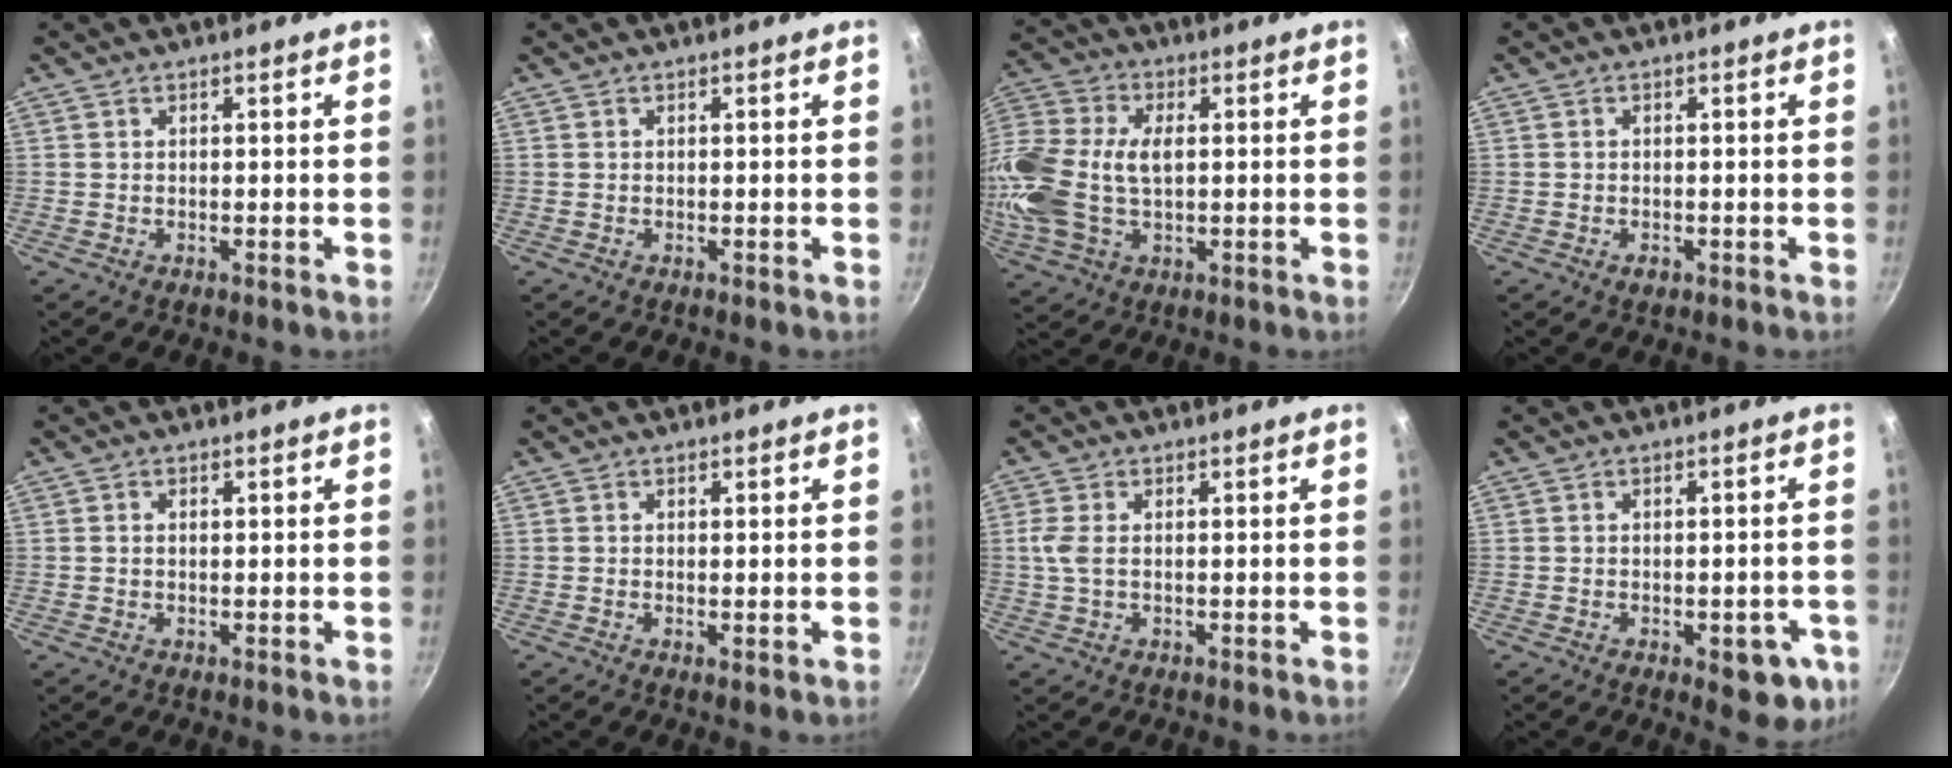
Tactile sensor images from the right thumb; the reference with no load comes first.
{"total": 0.0}
{"total": 19.0, "force": [0.4, 12.2, 14.5], "torque": [-0.321, 0.027, 0.002]}
{"total": 1.5, "force": [-0.7, 1.1, 0.8], "torque": [-0.012, 0.002, -0.011]}
{"total": 1.1, "force": [0.1, 0.9, 0.7], "torque": [-0.013, 0.004, 0.001]}
{"total": 0.8, "force": [0.2, 0.4, 0.7], "torque": [-0.014, -0.003, 0.000]}
{"total": 3.4, "force": [0.2, 1.9, 2.8], "torque": [-0.066, 0.002, 0.001]}
{"total": 8.2, "force": [-2.9, 4.1, 6.5], "torque": [-0.045, 0.009, -0.032]}